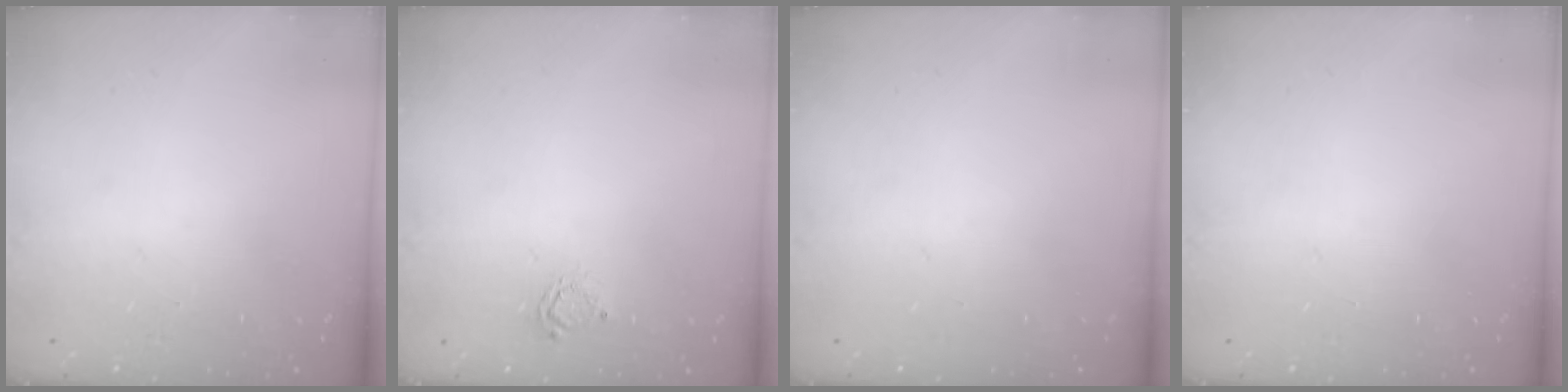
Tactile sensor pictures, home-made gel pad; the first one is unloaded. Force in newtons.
{"total": 2.2, "press": 2.1, "slide": 0.3}
{"total": 0.0}
{"total": 0.0}